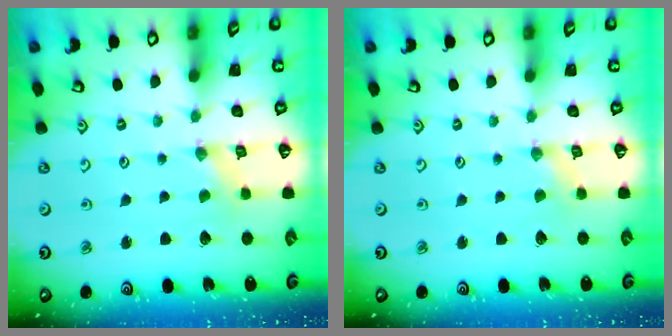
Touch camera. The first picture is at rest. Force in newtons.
{"total": 0.6, "press": 0.5, "slide": 0.1}